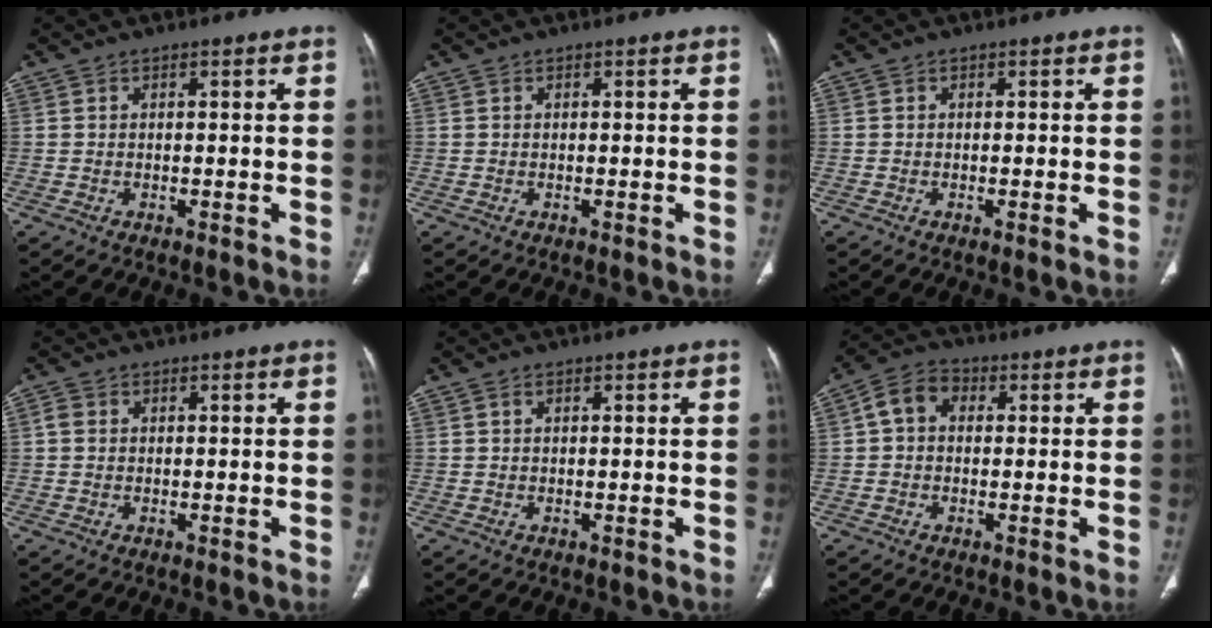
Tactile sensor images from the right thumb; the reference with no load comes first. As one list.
[{"total": 0.0}, {"total": 0.6, "force": [-0.2, 0.0, 0.6], "torque": [-0.013, -0.002, -0.003]}, {"total": 1.6, "force": [0.2, 1.4, 0.8], "torque": [-0.014, 0.004, 0.003]}, {"total": 0.5, "force": [0.2, 0.3, 0.3], "torque": [-0.008, 0.002, 0.003]}, {"total": 5.8, "force": [0.6, 4.5, 3.6], "torque": [-0.055, 0.020, 0.002]}]